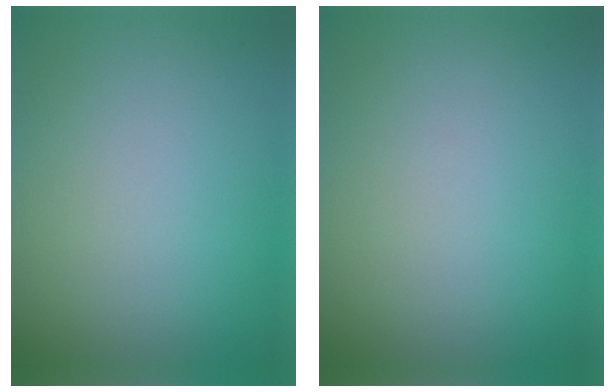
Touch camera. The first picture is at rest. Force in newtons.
{"total": 0.0}